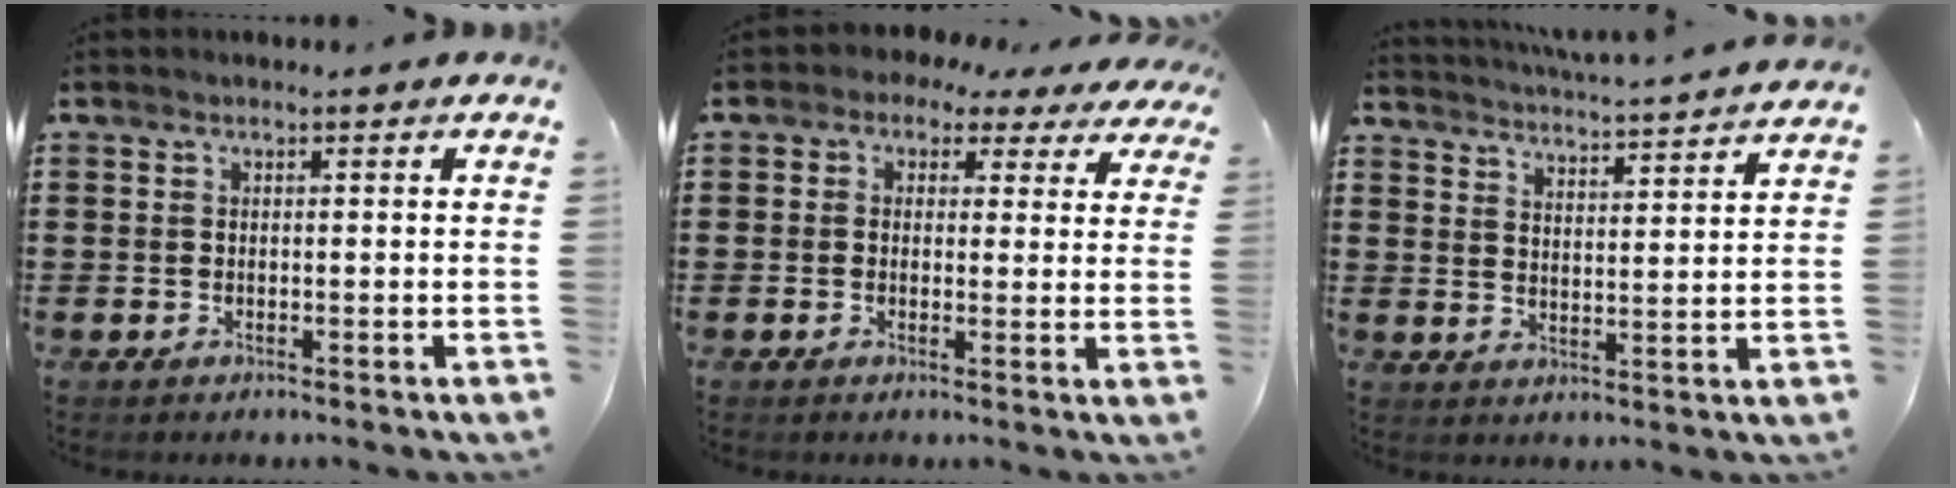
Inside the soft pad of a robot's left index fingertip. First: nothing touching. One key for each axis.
{"total": 2.3, "fx": 1.1, "fy": 1.9, "fz": 0.7, "tx": -0.027, "ty": -0.001, "tz": 0.016}
{"total": 4.3, "fx": 4.2, "fy": -0.8, "fz": 0.4, "tx": -0.029, "ty": -0.035, "tz": 0.069}